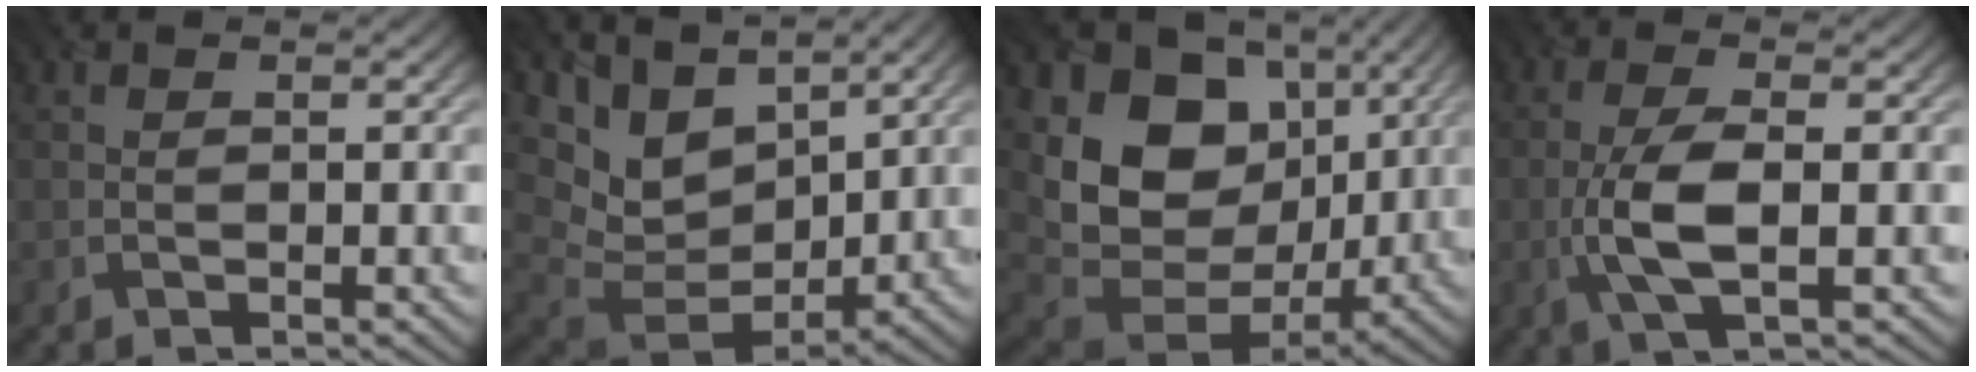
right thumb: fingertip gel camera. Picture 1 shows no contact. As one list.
[{"total": 11.1, "force": [5.4, 6.9, 6.9], "torque": [-0.176, 0.010, 0.114]}, {"total": 14.7, "force": [3.2, 11.3, 8.8], "torque": [-0.174, -0.013, 0.070]}, {"total": 6.0, "force": [-1.0, 1.8, 5.6], "torque": [-0.125, 0.004, -0.026]}]